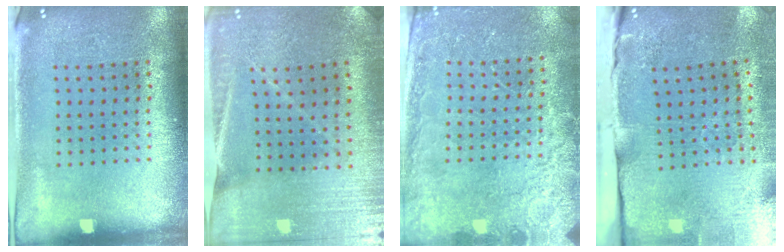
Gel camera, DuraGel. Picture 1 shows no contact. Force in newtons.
{"total": 0.9, "press": 0.9, "slide": 0.1}
{"total": 2.6, "press": 2.5, "slide": 0.5}
{"total": 4.9, "press": 3.9, "slide": 2.9}